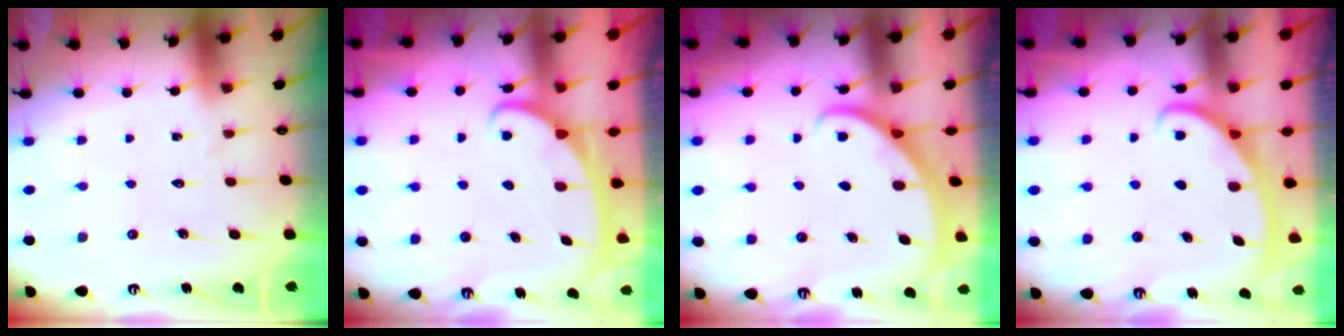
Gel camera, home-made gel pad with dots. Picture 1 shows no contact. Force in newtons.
{"total": 2.5, "press": 2.5, "slide": 0.3}
{"total": 2.3, "press": 2.3, "slide": 0.2}
{"total": 3.0, "press": 2.9, "slide": 0.4}